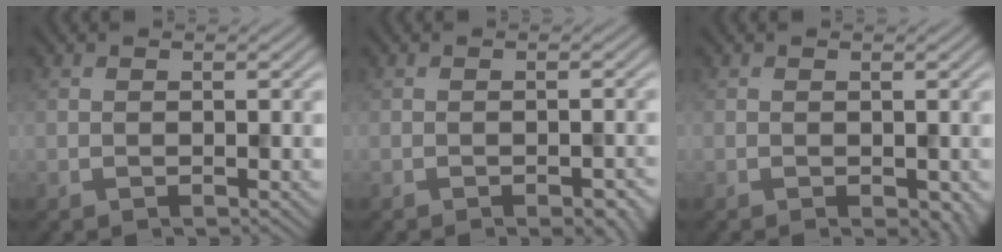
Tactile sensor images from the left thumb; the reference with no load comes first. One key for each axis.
{"total": 2.8, "fx": -1.7, "fy": 0.9, "fz": 2.1, "tx": -0.025, "ty": -0.003, "tz": -0.015}
{"total": 1.5, "fx": -0.5, "fy": 0.9, "fz": 1.2, "tx": -0.020, "ty": -0.011, "tz": -0.004}